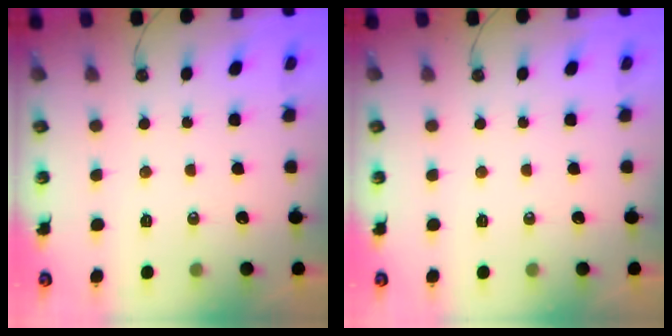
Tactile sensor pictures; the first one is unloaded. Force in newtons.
{"total": 0.0}